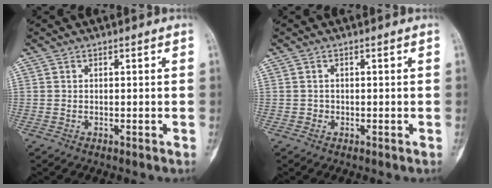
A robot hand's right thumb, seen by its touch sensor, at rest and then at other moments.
{"total": 0.6, "force": [-0.3, 0.6, 0.0], "torque": [0.007, 0.004, -0.007]}